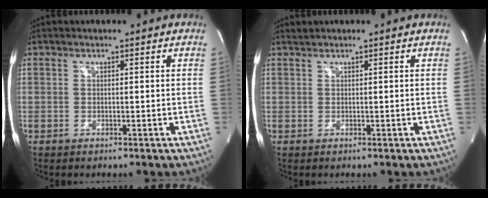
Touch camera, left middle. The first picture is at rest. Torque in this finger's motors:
{"motor_torque": [0.13, 0.01, -0.16, 0.00]}